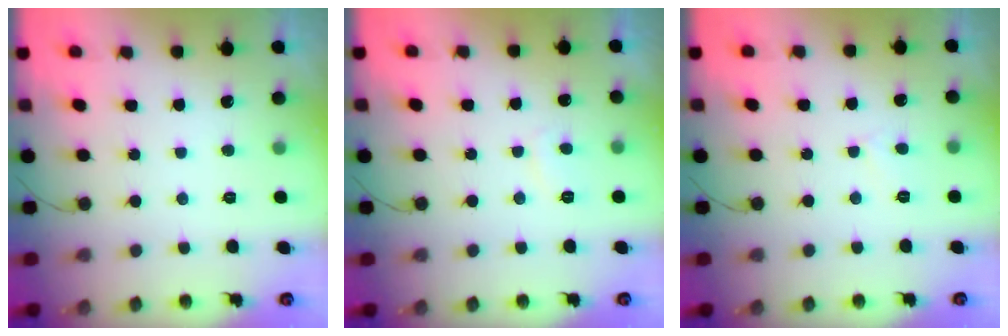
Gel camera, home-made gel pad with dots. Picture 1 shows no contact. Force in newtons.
{"total": 2.6, "press": 2.5, "slide": 0.7}
{"total": 2.0, "press": 2.0, "slide": 0.2}